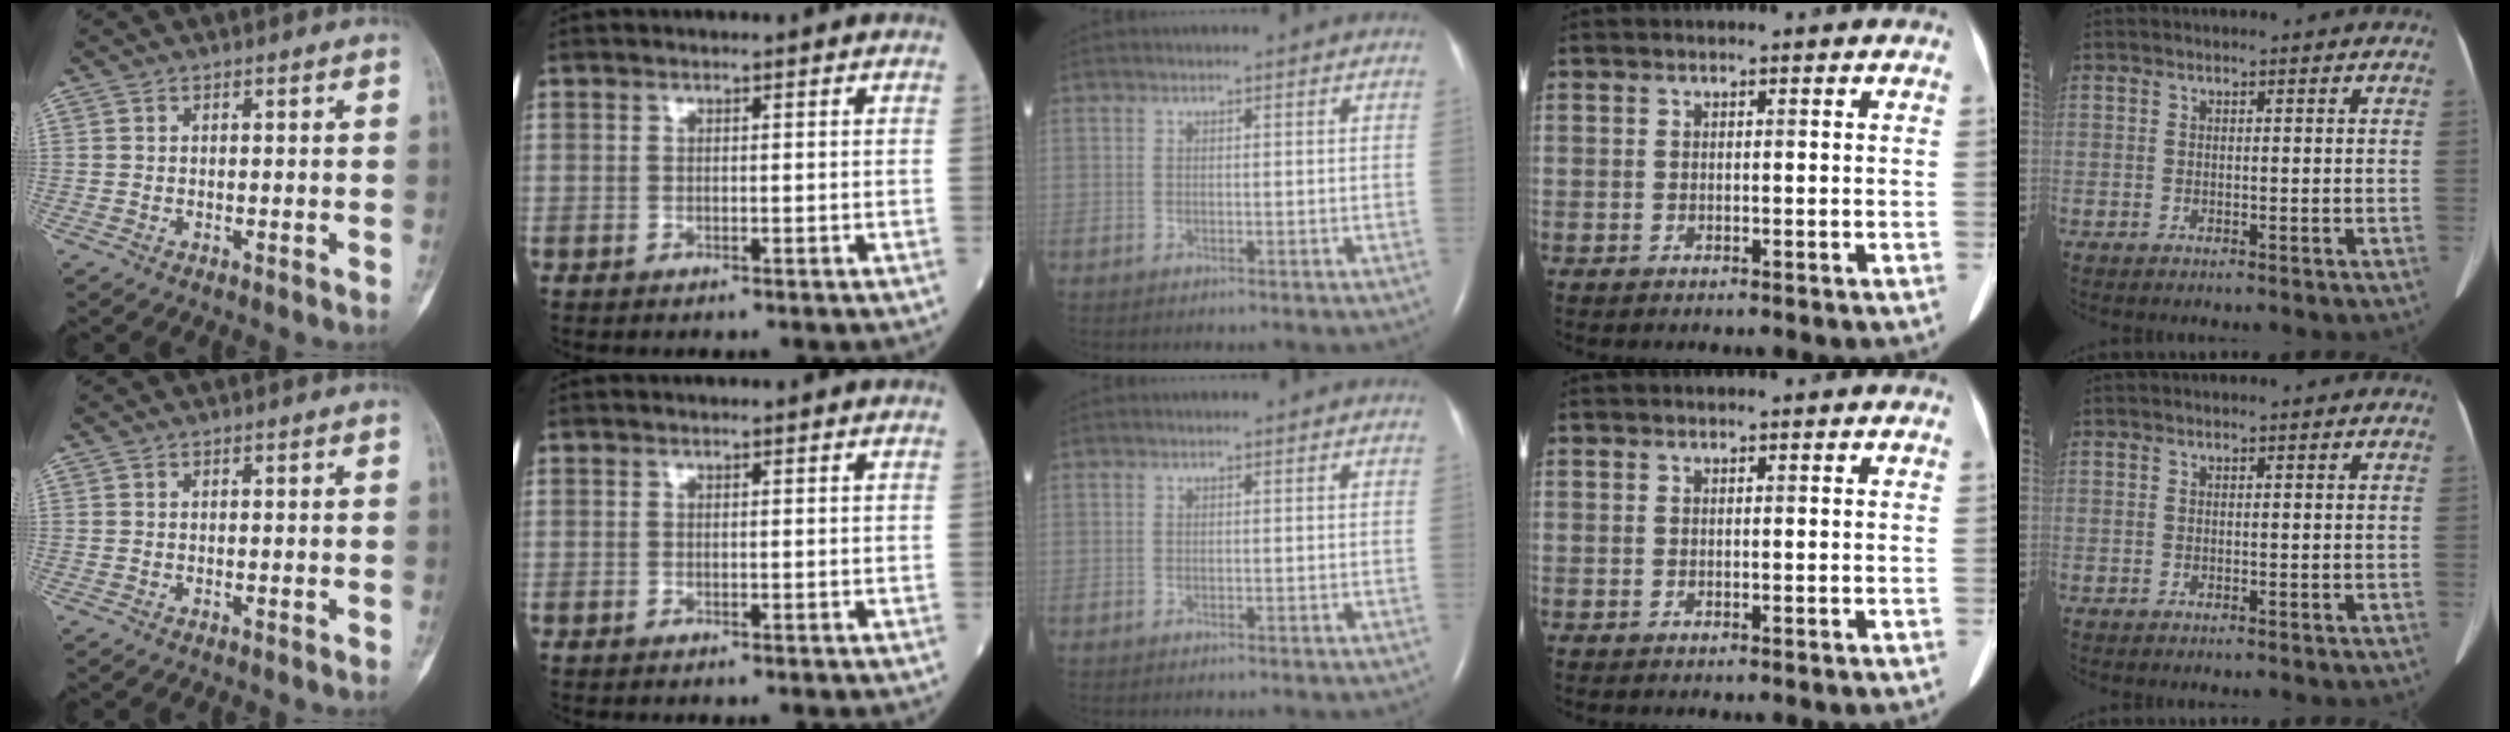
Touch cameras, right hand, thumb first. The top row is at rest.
{}